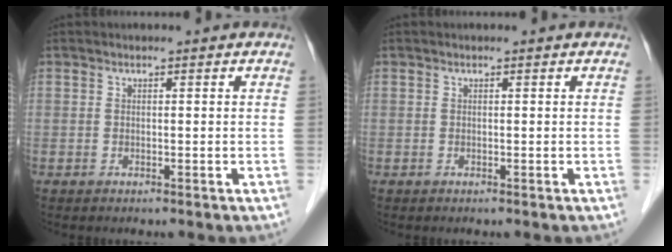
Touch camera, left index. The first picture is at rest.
{"total": 0.0}